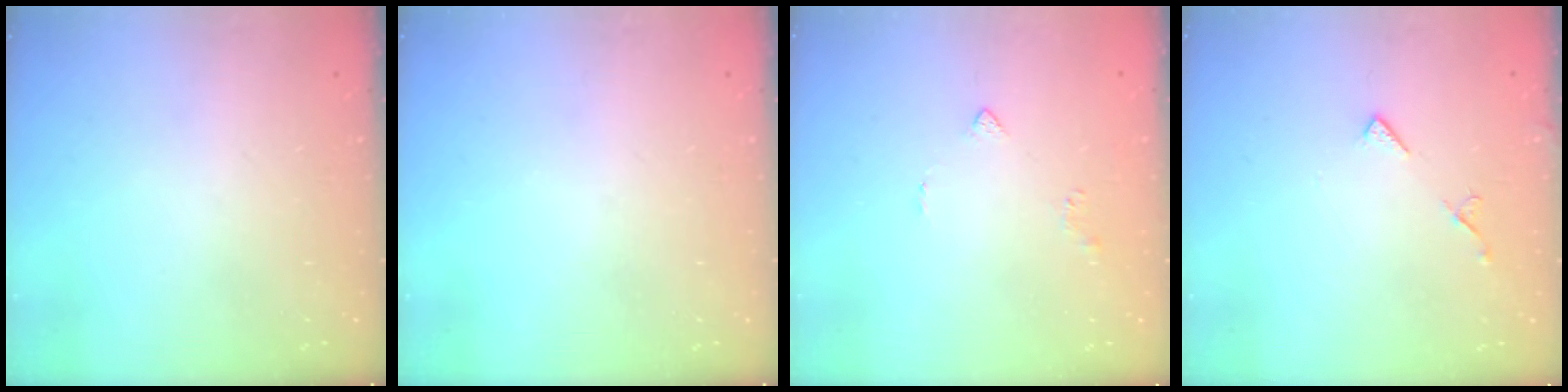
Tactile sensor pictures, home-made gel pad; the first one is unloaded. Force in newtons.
{"total": 0.0}
{"total": 2.8, "press": 2.8, "slide": 0.6}
{"total": 6.7, "press": 6.7, "slide": 0.9}